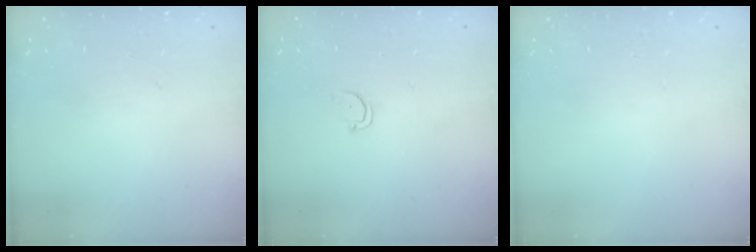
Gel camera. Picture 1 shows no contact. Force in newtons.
{"total": 2.0, "press": 2.0, "slide": 0.2}
{"total": 0.0}